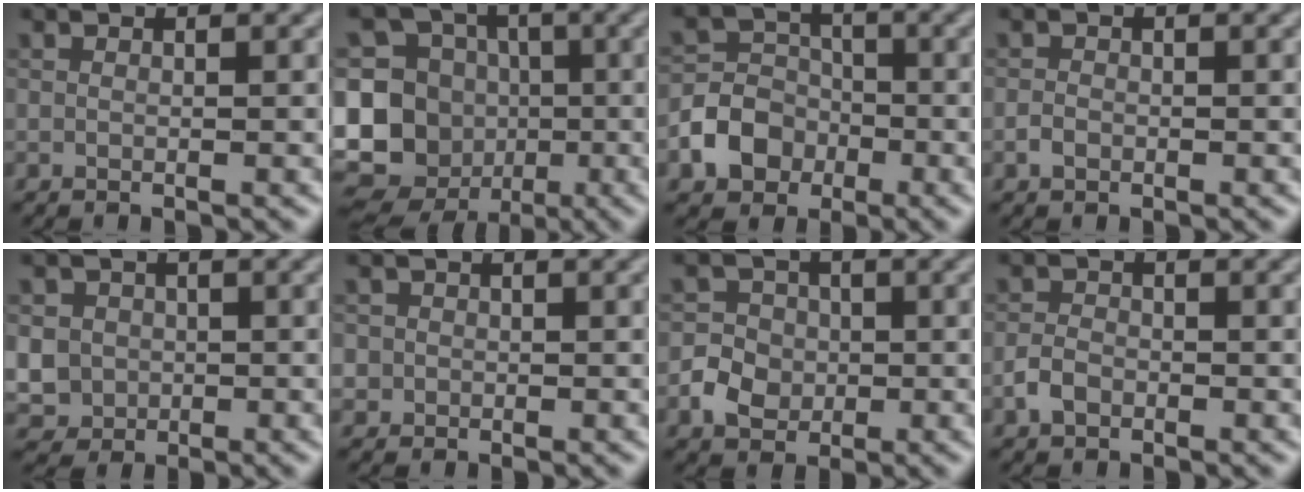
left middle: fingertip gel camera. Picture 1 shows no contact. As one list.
[{"total": 17.8, "force": [-5.1, 16.3, 5.0], "torque": [-0.131, -0.016, -0.091]}, {"total": 5.4, "force": [-2.2, 4.5, 2.0], "torque": [-0.018, -0.001, -0.061]}, {"total": 1.0, "force": [-0.5, 0.7, 0.5], "torque": [-0.008, -0.001, -0.012]}, {"total": 4.9, "force": [-0.3, 4.7, 1.4], "torque": [-0.027, 0.011, -0.017]}, {"total": 1.2, "force": [-0.1, 1.2, 0.0], "torque": [0.013, -0.003, 0.001]}, {"total": 3.4, "force": [-0.9, 3.1, 1.3], "torque": [-0.008, 0.000, -0.026]}, {"total": 1.8, "force": [-1.0, 1.2, 0.9], "torque": [-0.015, 0.002, -0.024]}]